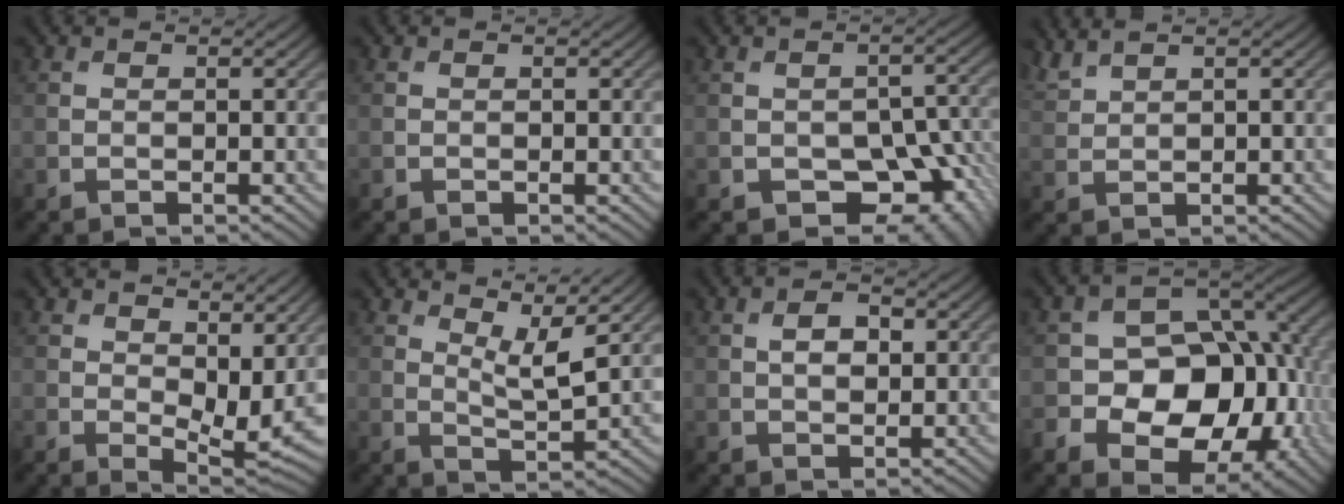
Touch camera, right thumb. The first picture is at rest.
{"total": 0.0}
{"total": 10.9, "force": [-5.2, 6.6, 6.9], "torque": [-0.086, -0.006, -0.065]}
{"total": 2.7, "force": [2.5, 0.3, 1.1], "torque": [-0.030, 0.010, 0.058]}
{"total": 7.4, "force": [1.5, 4.2, 5.9], "torque": [-0.102, -0.016, 0.027]}
{"total": 5.1, "force": [3.6, 0.9, 3.5], "torque": [-0.072, -0.010, 0.065]}
{"total": 2.8, "force": [0.6, 1.6, 2.2], "torque": [-0.040, 0.000, 0.011]}
{"total": 13.6, "force": [-2.5, 9.6, 9.3], "torque": [-0.133, -0.013, -0.049]}